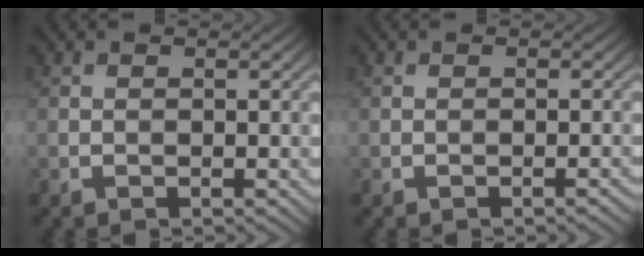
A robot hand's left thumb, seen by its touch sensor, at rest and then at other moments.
{"total": 0.7, "force": [-0.7, -0.3, 0.1], "torque": [-0.003, 0.004, -0.013]}